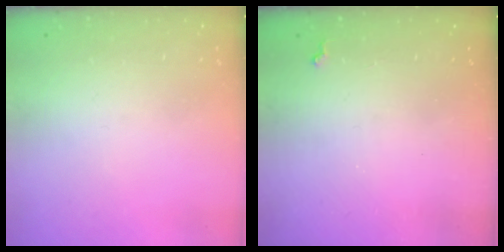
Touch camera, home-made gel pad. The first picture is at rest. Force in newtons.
{"total": 0.8, "press": 0.8, "slide": 0.3}